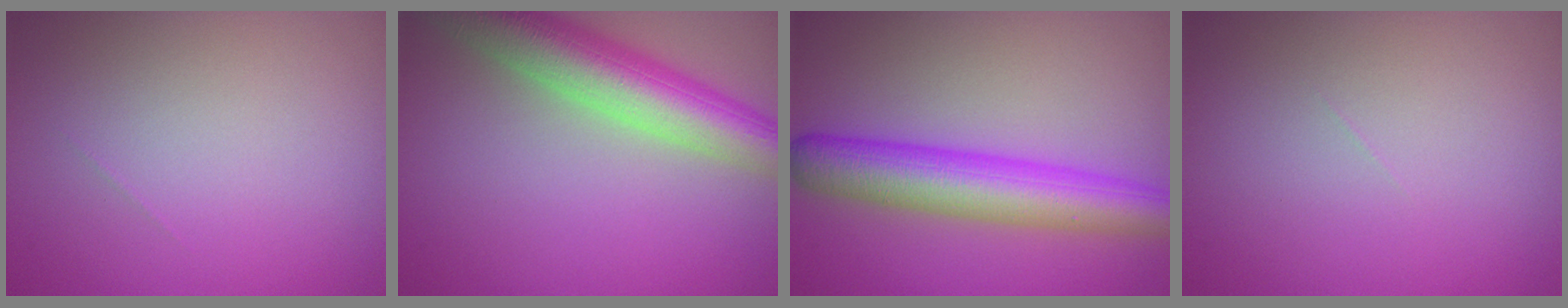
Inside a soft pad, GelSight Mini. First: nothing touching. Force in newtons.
{"total": 8.1, "press": 8.1, "slide": 0.6}
{"total": 6.9, "press": 6.9, "slide": 0.2}
{"total": 0.0}